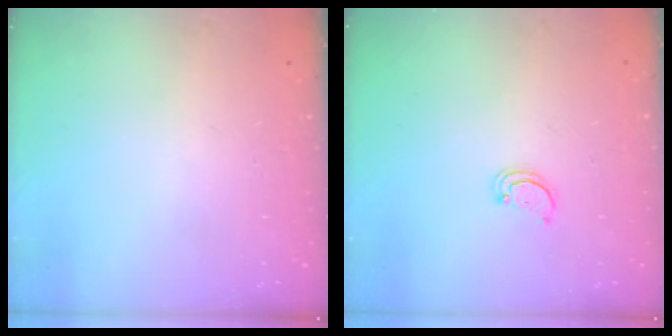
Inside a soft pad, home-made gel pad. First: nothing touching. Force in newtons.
{"total": 1.6, "press": 1.6, "slide": 0.1}